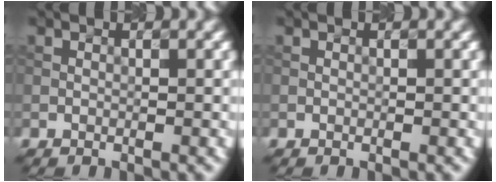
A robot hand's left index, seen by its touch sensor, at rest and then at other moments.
{"total": 0.0}